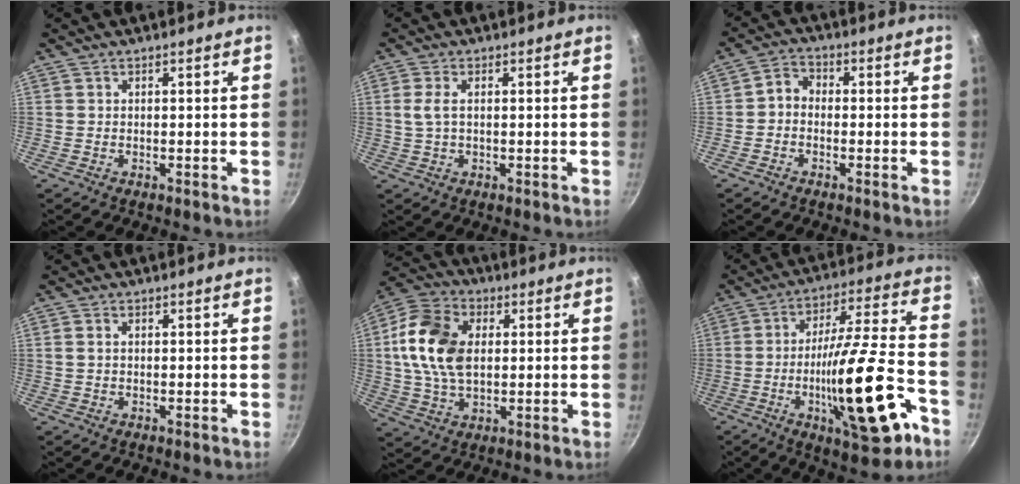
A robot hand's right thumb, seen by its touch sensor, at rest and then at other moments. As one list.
[{"total": 3.5, "force": [0.5, 1.8, 3.0], "torque": [-0.065, 0.005, 0.009]}, {"total": 3.4, "force": [-0.9, 2.7, 1.9], "torque": [-0.030, 0.019, -0.029]}, {"total": 1.5, "force": [0.2, 1.0, 1.0], "torque": [-0.019, 0.005, 0.002]}, {"total": 15.2, "force": [2.0, 10.2, 11.1], "torque": [-0.188, 0.007, 0.026]}, {"total": 22.4, "force": [-8.5, 5.7, 19.9], "torque": [-0.293, 0.038, -0.132]}]